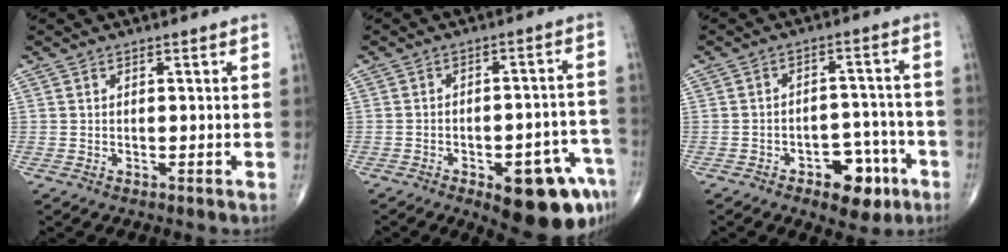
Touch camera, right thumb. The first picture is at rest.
{"total": 15.8, "force": [-8.2, 6.0, 12.2], "torque": [-0.106, 0.048, -0.094]}
{"total": 9.3, "force": [-4.9, 5.2, 6.0], "torque": [-0.048, 0.038, -0.065]}